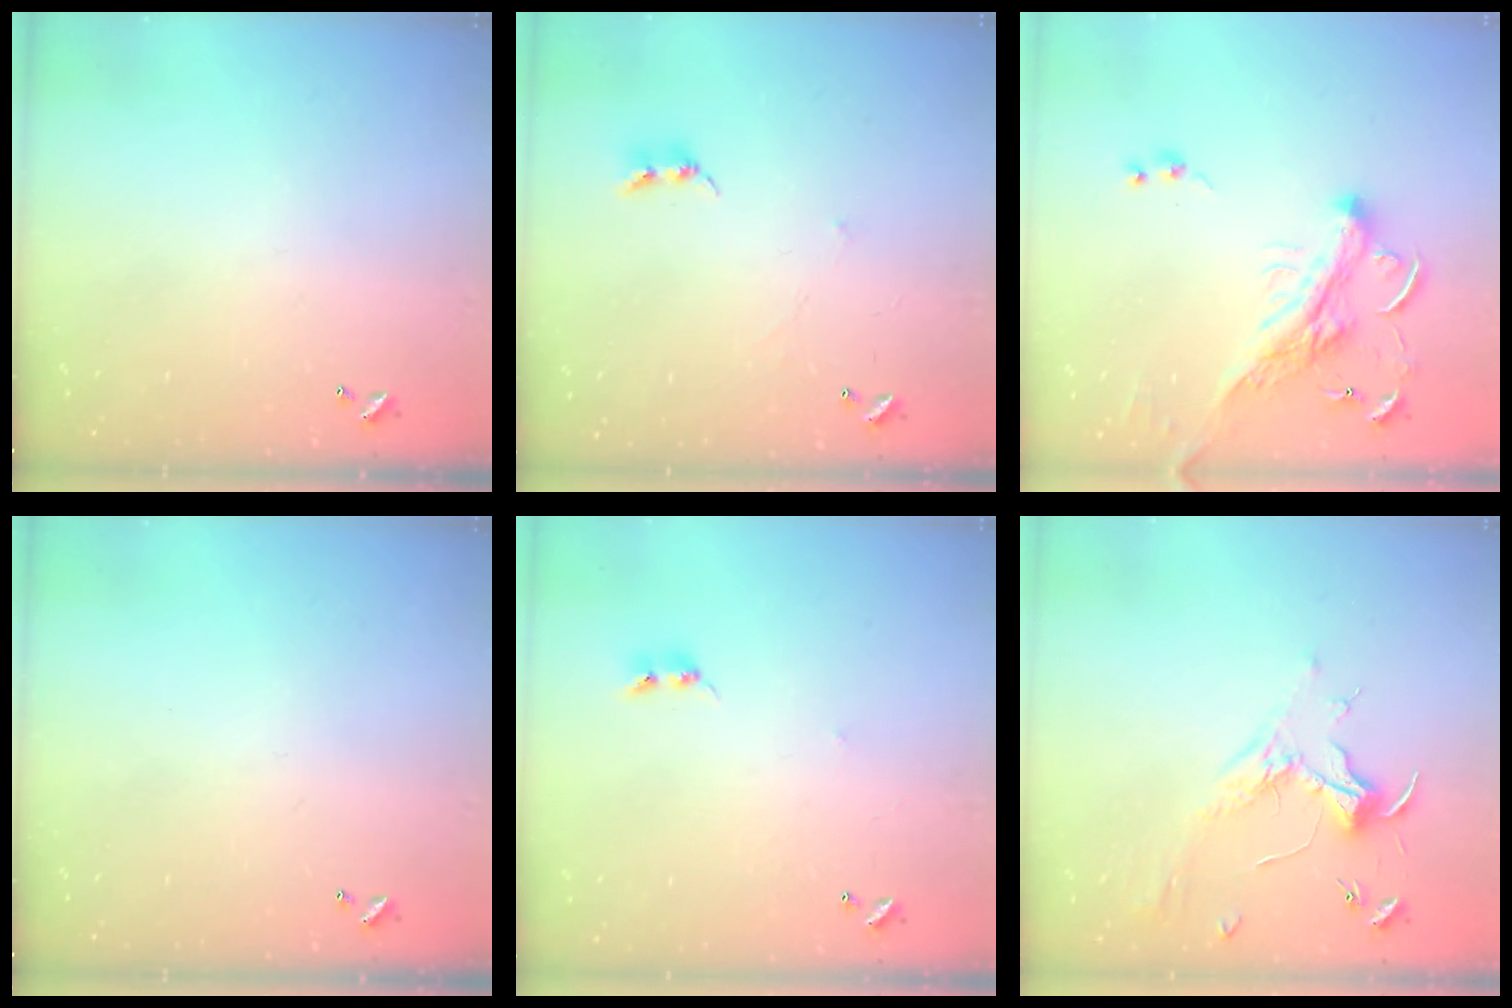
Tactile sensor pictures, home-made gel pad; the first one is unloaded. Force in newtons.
{"total": 2.4, "press": 2.4, "slide": 0.4}
{"total": 3.9, "press": 3.7, "slide": 1.3}
{"total": 0.0}
{"total": 2.7, "press": 2.7, "slide": 0.3}
{"total": 2.0, "press": 1.9, "slide": 0.7}